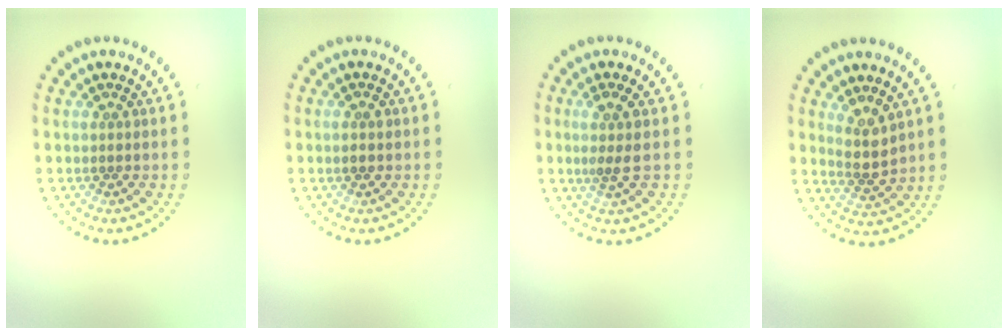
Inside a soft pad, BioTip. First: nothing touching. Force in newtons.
{"total": 1.4, "press": 1.4, "slide": 0.2}
{"total": 2.0, "press": 1.5, "slide": 1.3}
{"total": 2.3, "press": 2.0, "slide": 1.2}